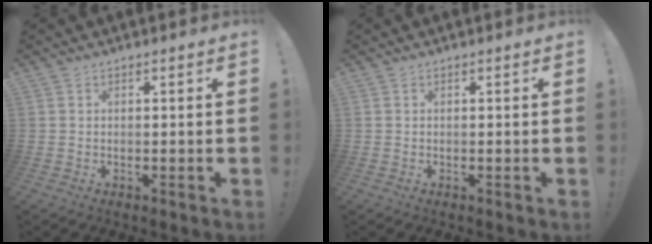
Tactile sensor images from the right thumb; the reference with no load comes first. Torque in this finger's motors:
{"motor_torque": [-0.06, -0.06, -0.13, 0.13, 0.00]}